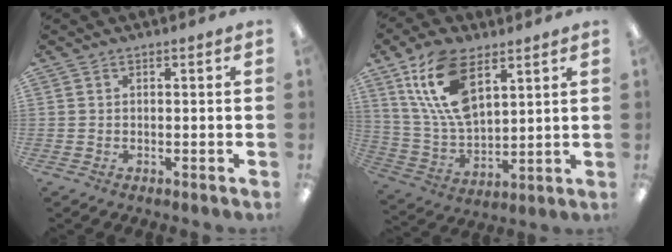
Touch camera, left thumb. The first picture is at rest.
{"total": 16.8, "force": [8.2, 9.0, 11.5], "torque": [-0.251, -0.018, 0.148]}